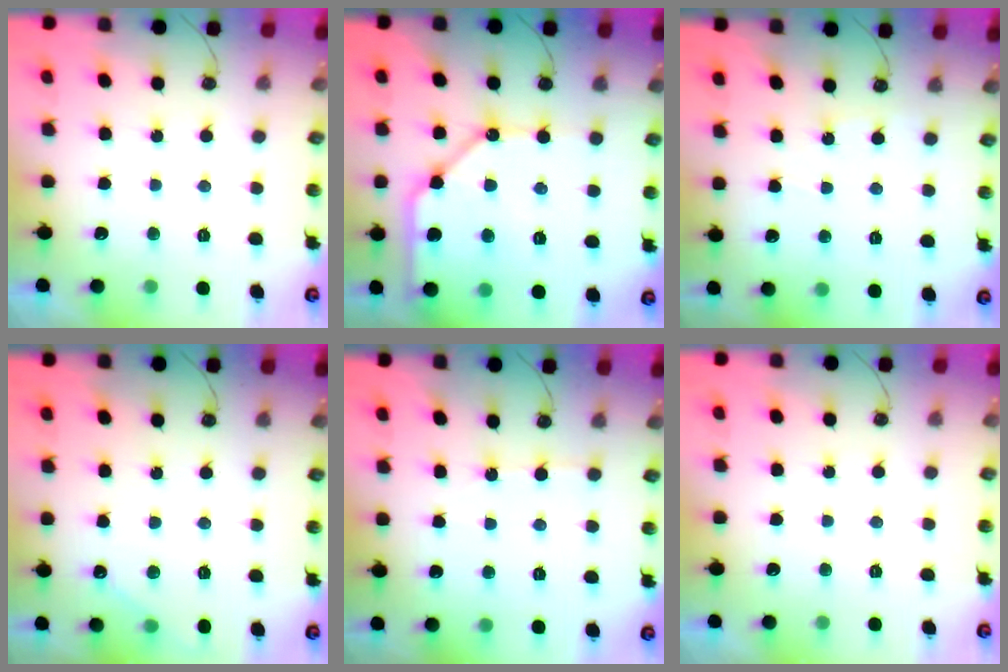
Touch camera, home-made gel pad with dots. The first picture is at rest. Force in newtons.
{"total": 17.0, "press": 16.9, "slide": 2.0}
{"total": 5.6, "press": 5.6, "slide": 0.8}
{"total": 5.6, "press": 5.6, "slide": 0.3}
{"total": 2.7, "press": 2.7, "slide": 0.4}
{"total": 0.0}